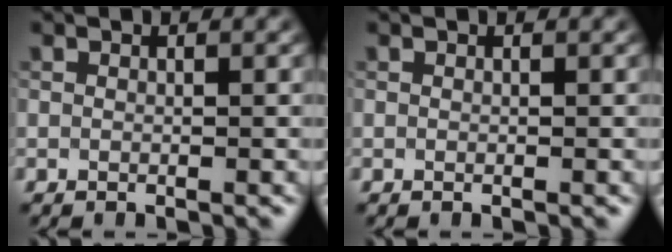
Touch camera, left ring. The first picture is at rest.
{"total": 0.0}